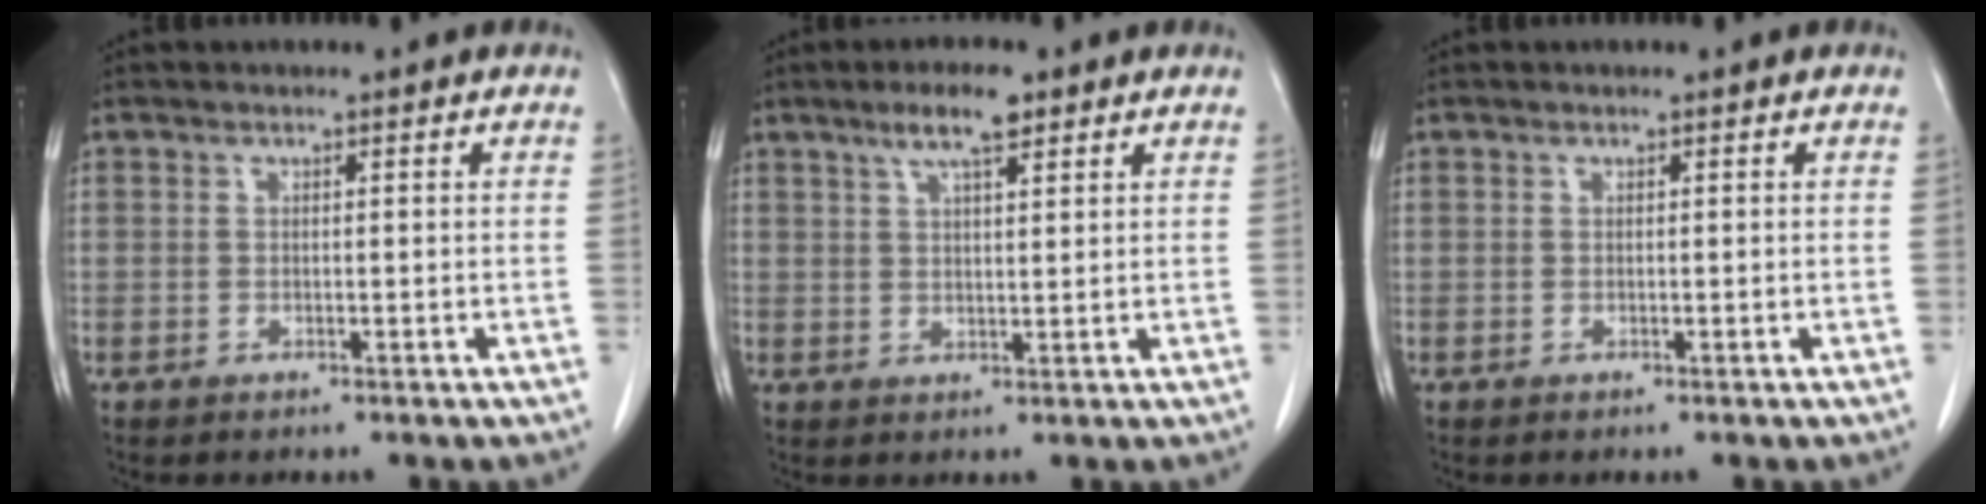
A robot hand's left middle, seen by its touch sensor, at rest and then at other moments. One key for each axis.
{"total": 5.2, "fx": 3.4, "fy": 0.9, "fz": 3.9, "tx": -0.073, "ty": 0.008, "tz": 0.058}
{"total": 0.0}